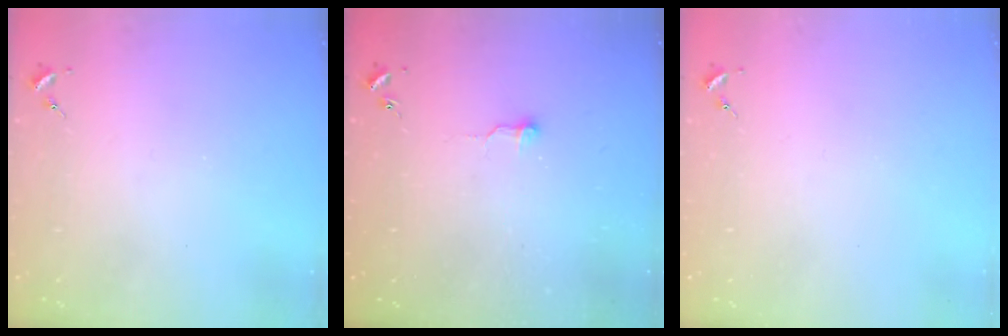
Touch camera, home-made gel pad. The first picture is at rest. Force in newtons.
{"total": 5.7, "press": 5.7, "slide": 0.4}
{"total": 0.0}